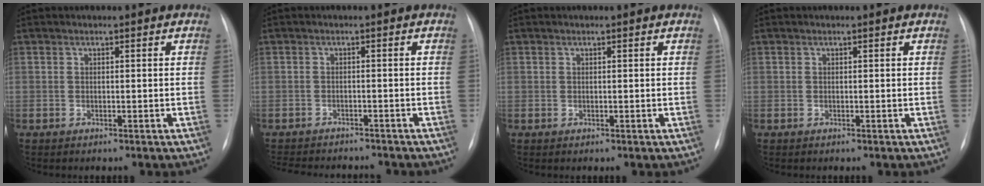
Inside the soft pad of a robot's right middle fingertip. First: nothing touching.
{"total": 11.4, "force": [-10.4, 2.6, 3.6], "torque": [-0.068, -0.002, -0.134]}
{"total": 0.0}
{"total": 0.0}